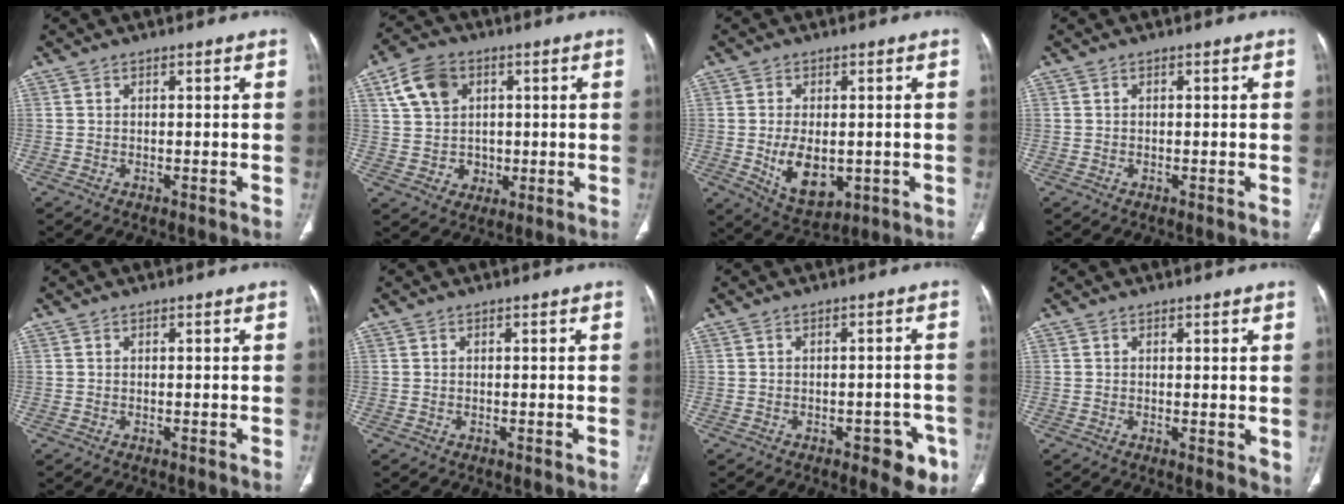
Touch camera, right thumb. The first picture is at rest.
{"total": 10.9, "force": [3.1, 9.1, 5.1], "torque": [-0.066, -0.002, 0.060]}
{"total": 9.0, "force": [-1.4, 5.5, 7.0], "torque": [-0.099, -0.012, -0.004]}
{"total": 0.0}
{"total": 0.0}
{"total": 0.0}
{"total": 6.7, "force": [-3.3, 3.3, 4.9], "torque": [-0.030, 0.013, -0.035]}
{"total": 2.7, "force": [0.3, 1.2, 2.5], "torque": [-0.033, -0.011, 0.005]}